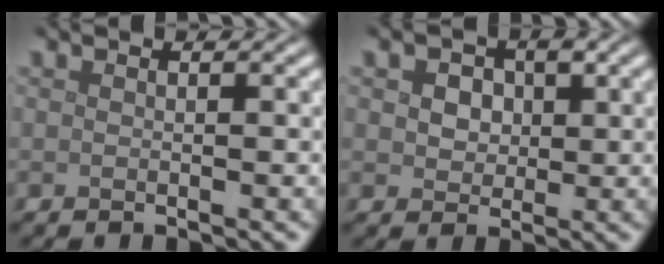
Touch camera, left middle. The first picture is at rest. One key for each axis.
{"total": 4.0, "fx": 1.4, "fy": 3.1, "fz": 2.0, "tx": -0.037, "ty": 0.010, "tz": 0.010}